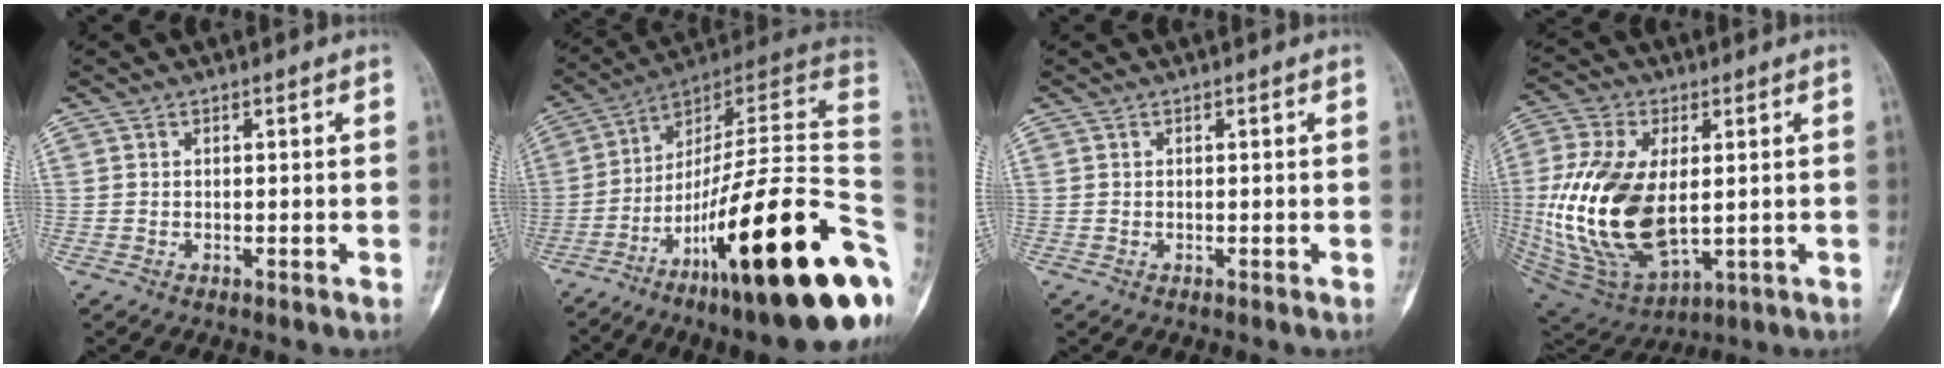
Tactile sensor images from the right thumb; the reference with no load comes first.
{"total": 31.4, "force": [-9.8, 5.9, 29.3], "torque": [-0.360, 0.079, -0.153]}
{"total": 0.0}
{"total": 22.6, "force": [0.4, 12.7, 18.7], "torque": [-0.384, -0.018, 0.025]}